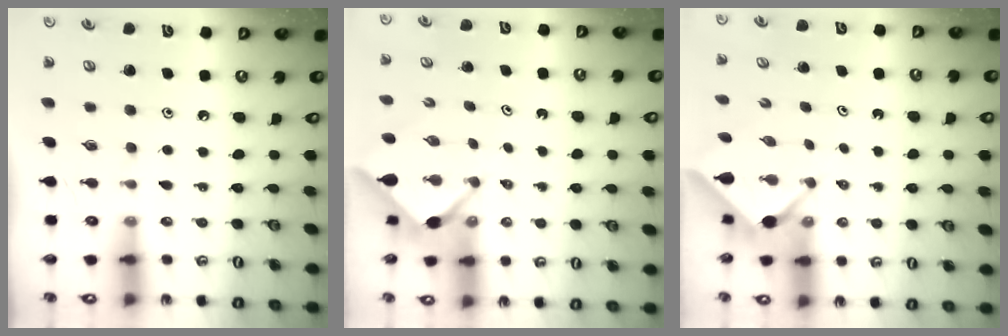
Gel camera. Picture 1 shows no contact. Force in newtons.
{"total": 2.4, "press": 2.4, "slide": 0.2}
{"total": 2.5, "press": 2.5, "slide": 0.3}